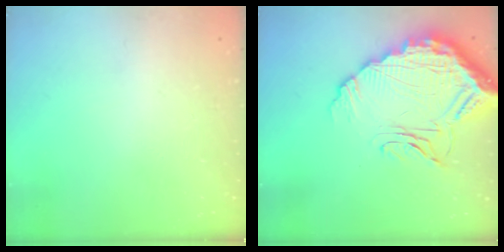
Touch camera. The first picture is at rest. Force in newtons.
{"total": 18.6, "press": 18.6, "slide": 1.7}